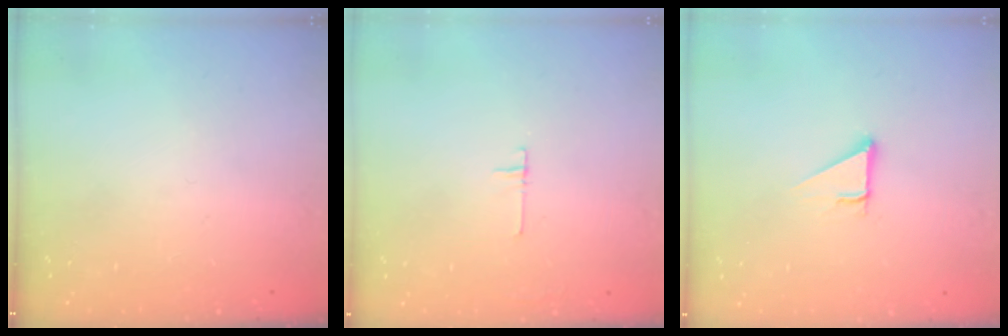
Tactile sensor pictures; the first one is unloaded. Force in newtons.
{"total": 4.5, "press": 4.5, "slide": 0.4}
{"total": 3.0, "press": 3.0, "slide": 0.1}